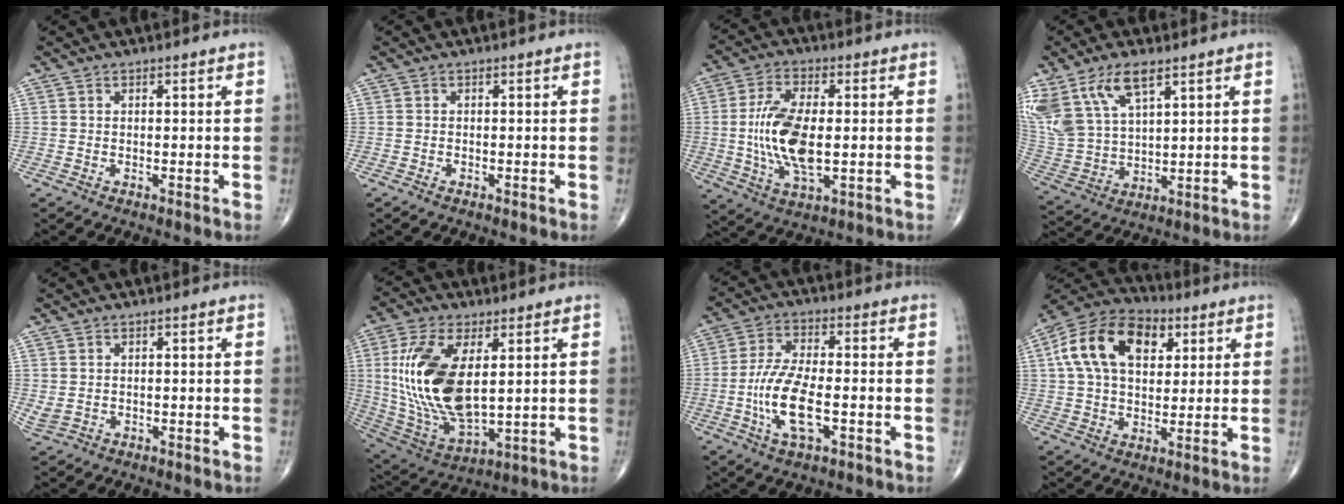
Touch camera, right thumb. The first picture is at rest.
{"total": 0.6, "force": [-0.4, 0.3, 0.2], "torque": [-0.008, -0.001, -0.011]}
{"total": 13.4, "force": [-0.5, 6.2, 11.9], "torque": [-0.239, -0.003, -0.007]}
{"total": 15.2, "force": [8.5, 7.2, 10.4], "torque": [-0.220, -0.022, 0.178]}
{"total": 2.1, "force": [-0.1, 1.7, 1.1], "torque": [-0.032, 0.002, 0.006]}
{"total": 20.0, "force": [3.0, 9.8, 17.2], "torque": [-0.353, -0.021, 0.069]}
{"total": 11.3, "force": [-2.8, 4.6, 9.9], "torque": [-0.204, 0.012, -0.055]}
{"total": 17.3, "force": [5.3, 11.1, 12.2], "torque": [-0.201, 0.008, 0.082]}